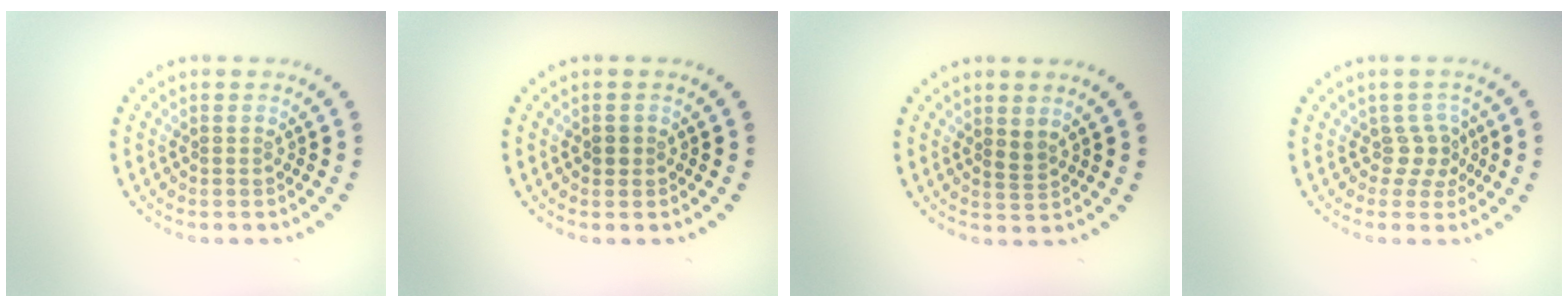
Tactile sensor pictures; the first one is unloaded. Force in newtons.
{"total": 0.8, "press": 0.8, "slide": 0.2}
{"total": 1.2, "press": 1.0, "slide": 0.7}
{"total": 2.0, "press": 1.3, "slide": 1.5}